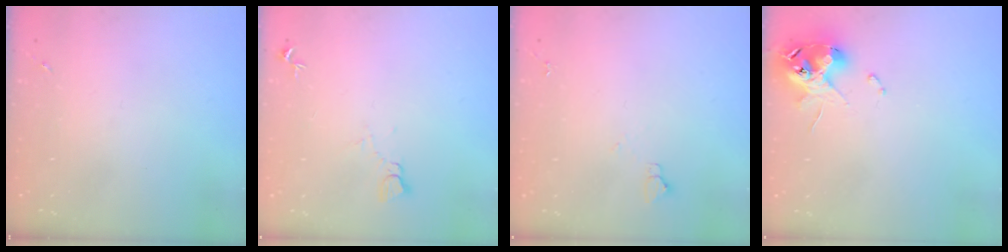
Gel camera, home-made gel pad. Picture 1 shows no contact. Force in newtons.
{"total": 4.3, "press": 4.3, "slide": 0.4}
{"total": 3.5, "press": 3.5, "slide": 0.4}
{"total": 12.6, "press": 12.5, "slide": 1.7}